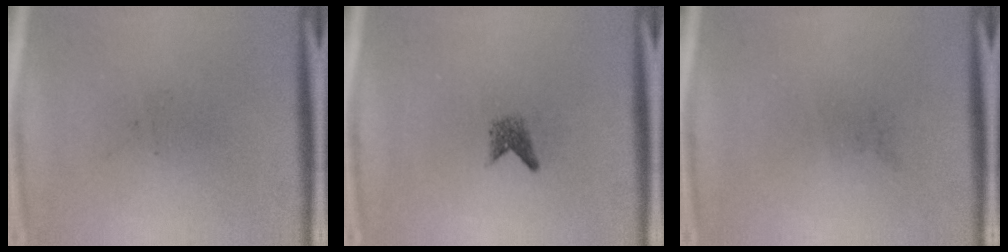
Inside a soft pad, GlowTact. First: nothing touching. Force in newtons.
{"total": 1.5}
{"total": 0.0}